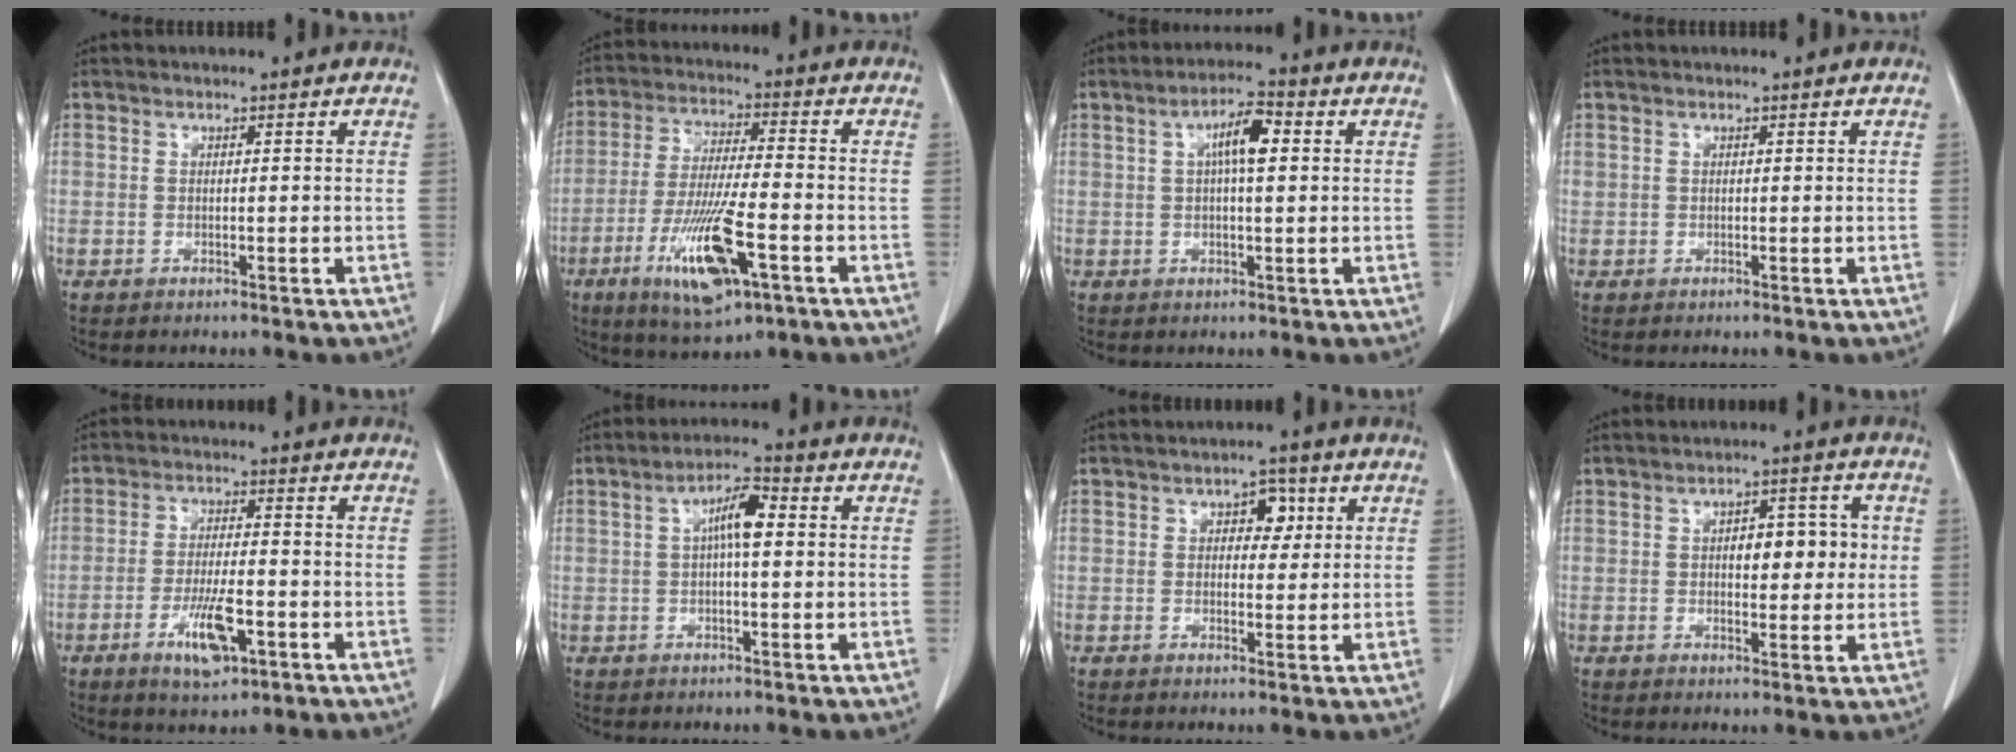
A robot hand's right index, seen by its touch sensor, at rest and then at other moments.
{"total": 13.5, "force": [-5.7, 2.3, 12.0], "torque": [-0.234, -0.023, -0.096]}
{"total": 5.8, "force": [1.4, 1.2, 5.5], "torque": [-0.099, 0.015, 0.021]}
{"total": 0.0}
{"total": 7.6, "force": [-3.4, 2.0, 6.5], "torque": [-0.121, -0.008, -0.054]}
{"total": 5.5, "force": [0.9, 1.3, 5.3], "torque": [-0.096, 0.019, 0.012]}
{"total": 3.6, "force": [1.3, 2.2, 2.5], "torque": [-0.030, 0.009, 0.016]}
{"total": 6.4, "force": [0.8, 2.8, 5.6], "torque": [-0.073, 0.015, 0.013]}